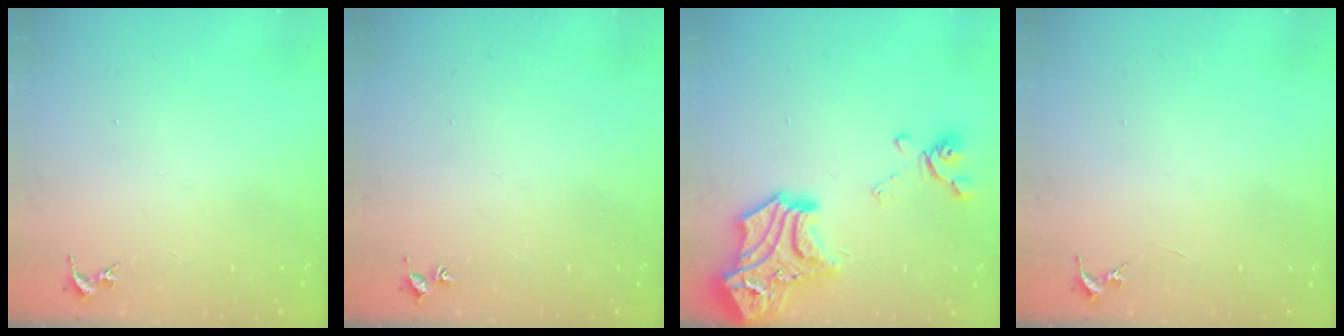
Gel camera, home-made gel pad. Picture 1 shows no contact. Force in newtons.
{"total": 2.0, "press": 2.0, "slide": 0.2}
{"total": 23.1, "press": 23.1, "slide": 1.7}
{"total": 0.0}